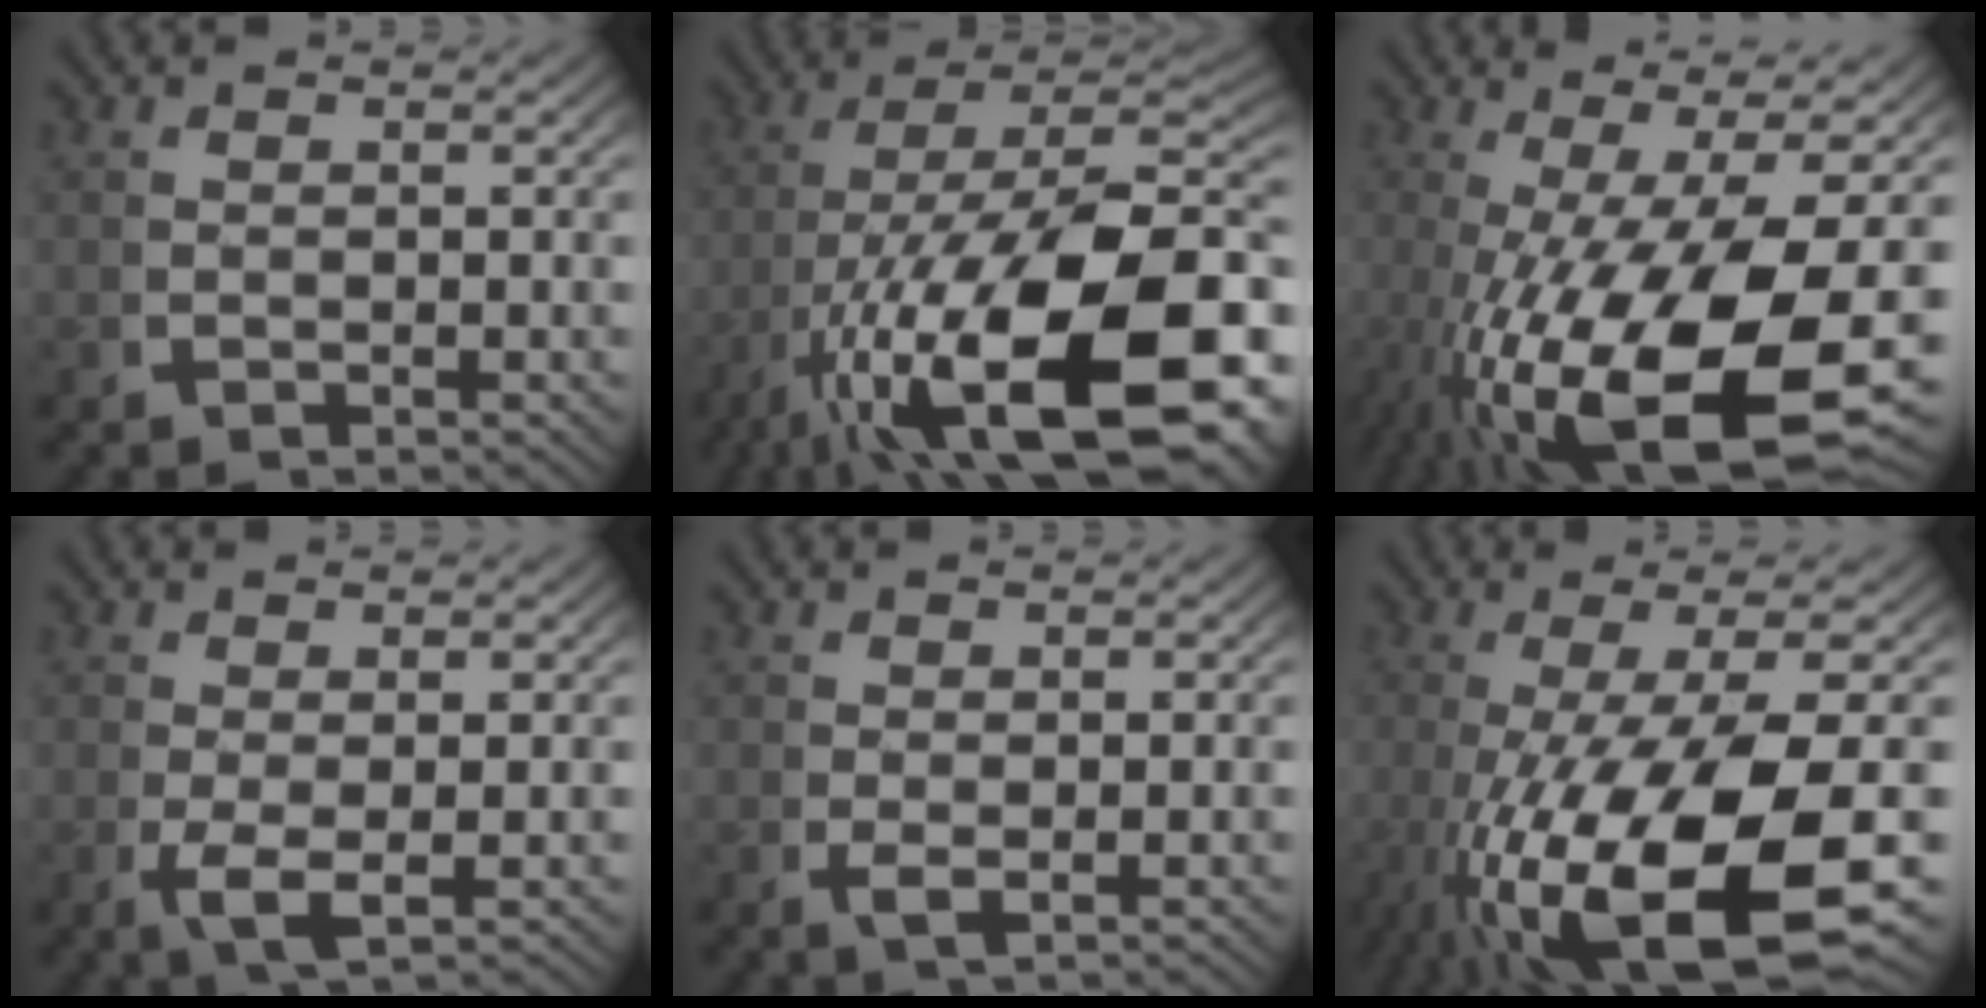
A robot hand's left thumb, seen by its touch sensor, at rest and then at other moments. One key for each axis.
{"total": 20.6, "fx": -4.3, "fy": 9.7, "fz": 17.7, "tx": -0.301, "ty": -0.058, "tz": -0.024}
{"total": 19.2, "fx": -4.4, "fy": 9.7, "fz": 15.9, "tx": -0.290, "ty": -0.050, "tz": -0.021}
{"total": 2.9, "fx": 0.1, "fy": 0.6, "fz": 2.9, "tx": -0.062, "ty": -0.004, "tz": 0.008}
{"total": 1.4, "fx": 0.5, "fy": -0.1, "fz": 1.3, "tx": -0.024, "ty": 0.006, "tz": 0.011}
{"total": 17.2, "fx": -4.4, "fy": 8.3, "fz": 14.4, "tx": -0.289, "ty": -0.039, "tz": -0.027}